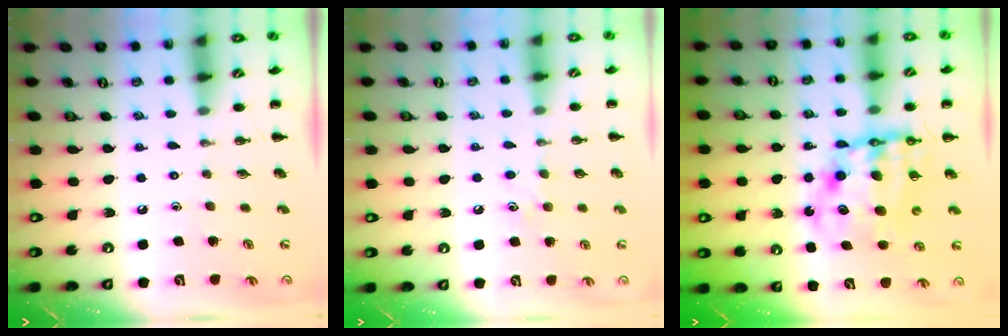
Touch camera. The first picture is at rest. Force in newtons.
{"total": 5.6, "press": 5.4, "slide": 1.6}
{"total": 12.2, "press": 11.8, "slide": 3.3}